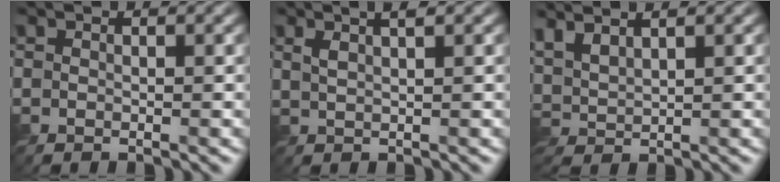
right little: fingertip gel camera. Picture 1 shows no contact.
{"total": 2.3, "force": [1.3, 0.6, 1.8], "torque": [-0.024, 0.001, 0.017]}
{"total": 4.4, "force": [3.2, 1.4, 2.7], "torque": [-0.063, 0.018, 0.054]}